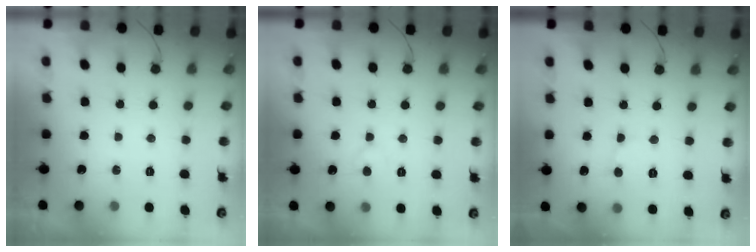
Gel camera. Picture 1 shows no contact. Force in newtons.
{"total": 5.8, "press": 5.8, "slide": 0.5}
{"total": 3.3, "press": 3.3, "slide": 0.2}